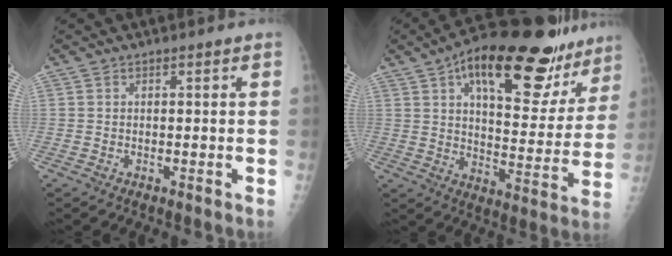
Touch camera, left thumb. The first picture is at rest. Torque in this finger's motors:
{"motor_torque": [0.66, 0.63, 1.68, -1.08, 0.31]}